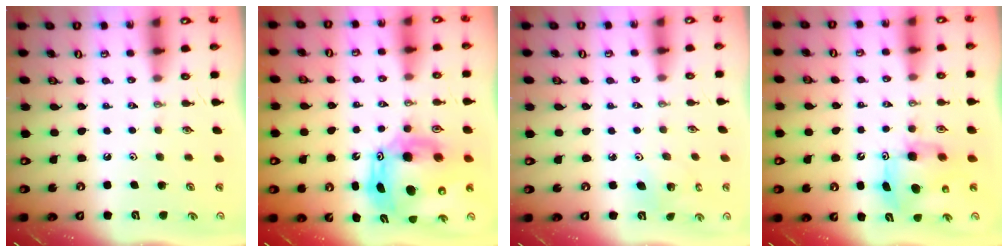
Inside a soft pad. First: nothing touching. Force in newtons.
{"total": 14.4, "press": 14.3, "slide": 1.6}
{"total": 5.0, "press": 4.9, "slide": 0.3}
{"total": 8.2, "press": 8.2, "slide": 0.5}